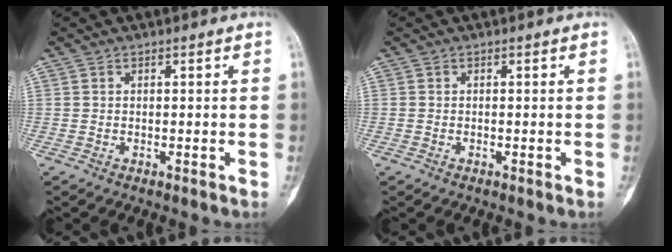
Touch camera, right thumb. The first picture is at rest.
{"total": 0.0}